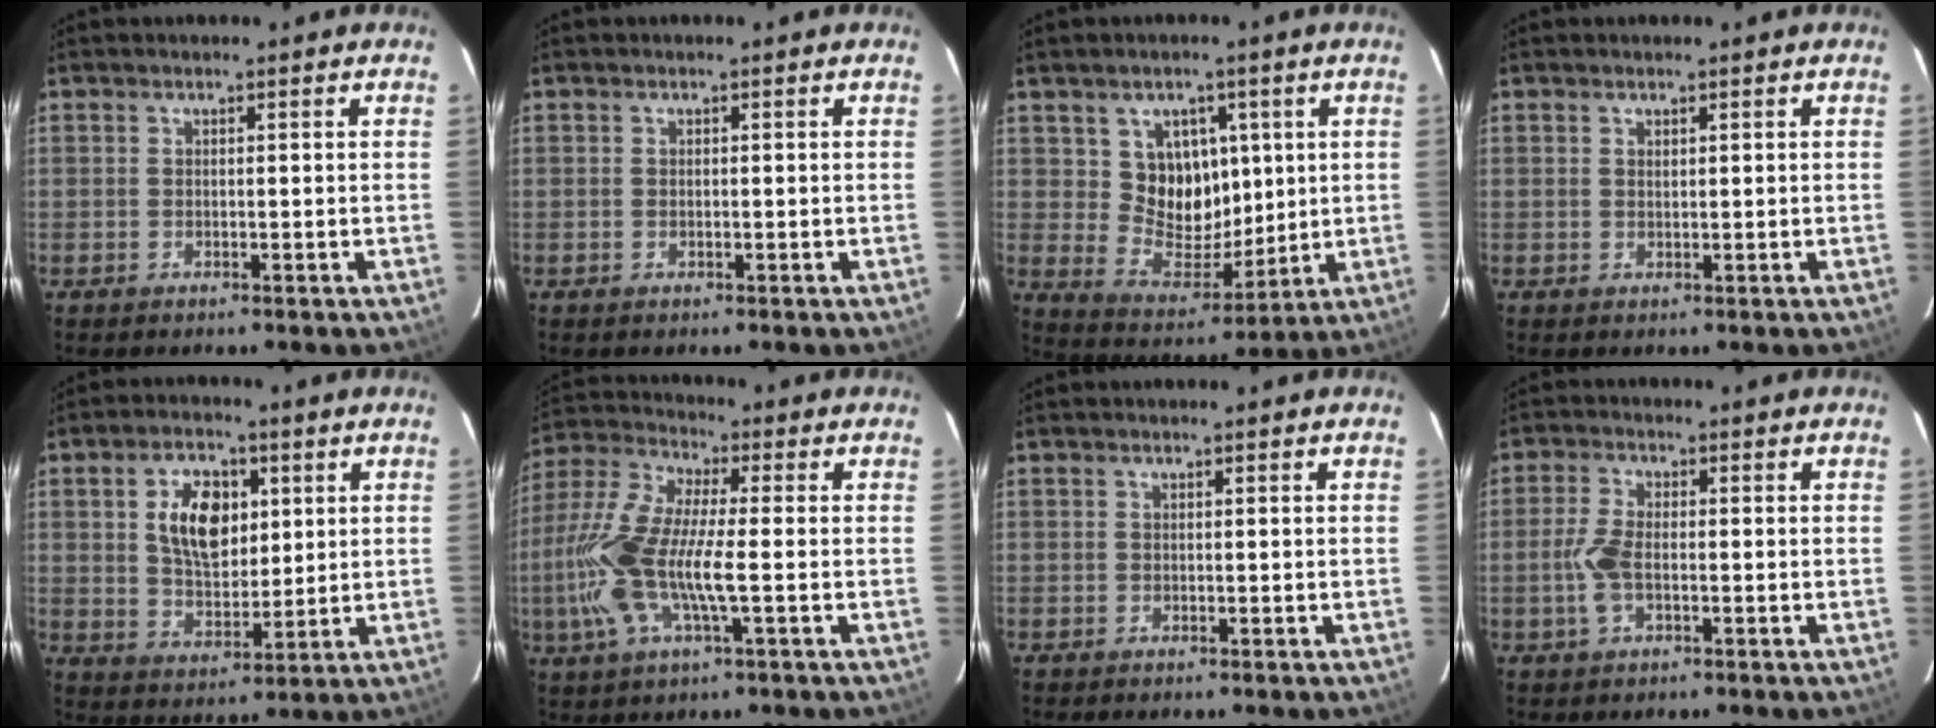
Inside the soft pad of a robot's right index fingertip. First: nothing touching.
{"total": 0.0}
{"total": 10.3, "force": [3.2, 8.7, 4.6], "torque": [-0.082, -0.003, 0.072]}
{"total": 0.5, "force": [0.4, 0.3, 0.2], "torque": [-0.003, 0.001, 0.009]}
{"total": 10.7, "force": [3.0, 6.4, 8.1], "torque": [-0.146, 0.015, 0.060]}
{"total": 16.2, "force": [-2.7, 4.1, 15.5], "torque": [-0.328, -0.002, -0.058]}
{"total": 0.0}
{"total": 5.2, "force": [-1.2, 2.4, 4.5], "torque": [-0.103, 0.002, -0.024]}